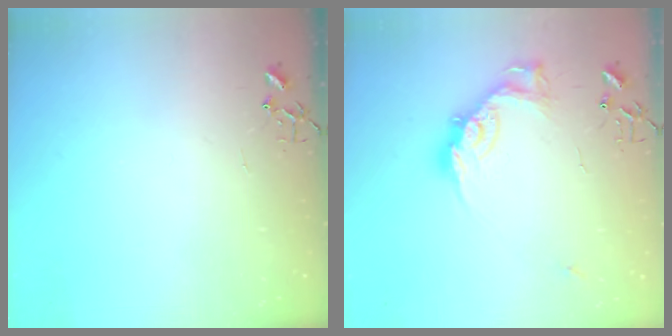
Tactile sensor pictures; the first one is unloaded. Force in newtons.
{"total": 14.5, "press": 14.5, "slide": 1.2}